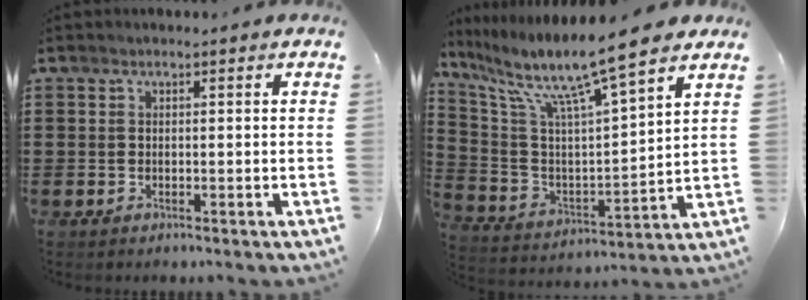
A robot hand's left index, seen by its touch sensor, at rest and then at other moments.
{"total": 11.3, "force": [8.5, 0.7, 7.4], "torque": [-0.166, -0.059, 0.135]}